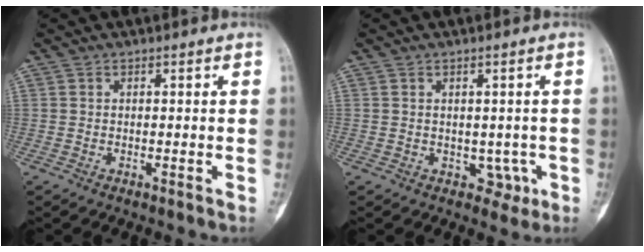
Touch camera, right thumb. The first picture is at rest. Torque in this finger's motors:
{"motor_torque": [0.12, 0.11, 0.14, 0.02, -0.07]}